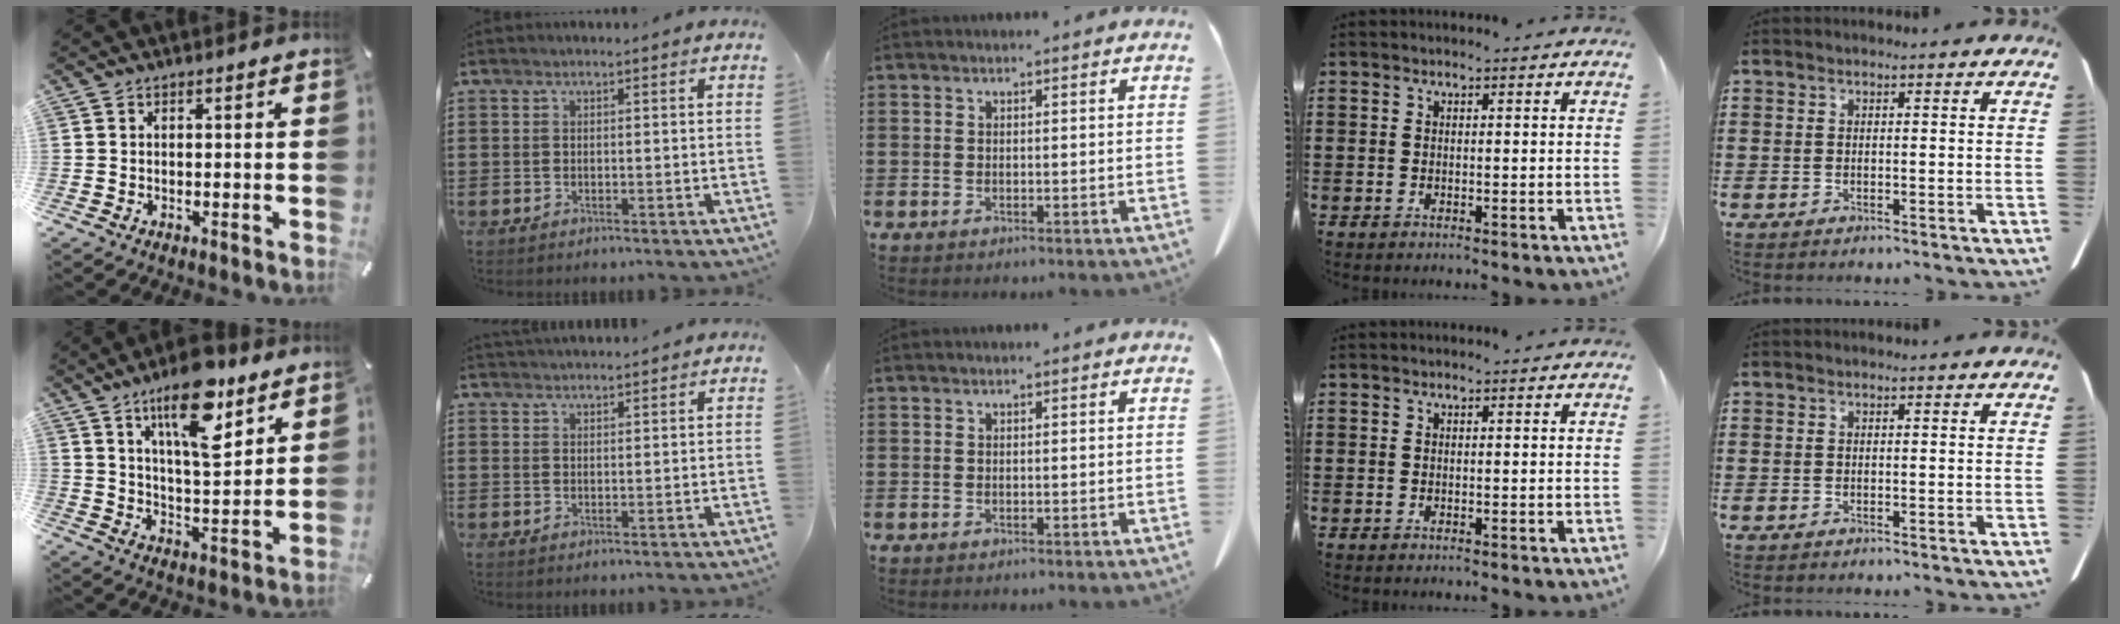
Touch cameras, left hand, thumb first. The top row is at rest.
{"thumb": {"total": 16.4, "force": [10.1, 6.2, 11.2], "torque": [-0.182, -0.044, 0.168]}, "index": {"total": 1.7, "force": [1.7, 0.0, 0.0], "torque": [-0.005, 0.000, 0.035]}}